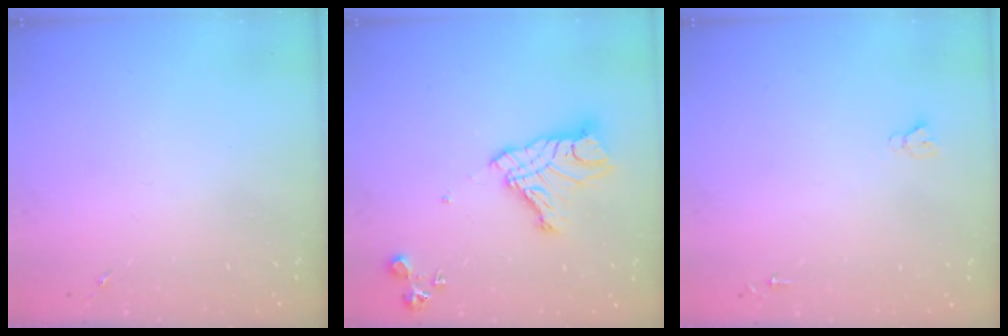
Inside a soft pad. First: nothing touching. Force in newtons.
{"total": 14.4, "press": 14.3, "slide": 1.3}
{"total": 2.7, "press": 2.7, "slide": 0.0}